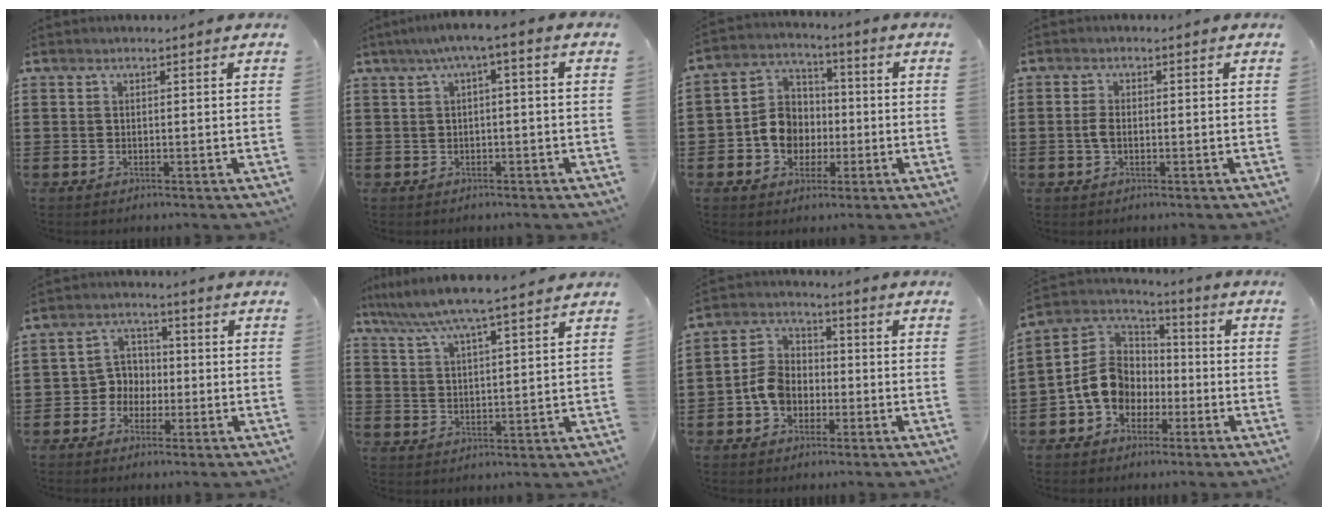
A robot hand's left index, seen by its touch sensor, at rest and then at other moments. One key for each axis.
{"total": 3.0, "fx": -0.7, "fy": 0.1, "fz": 2.9, "tx": -0.052, "ty": 0.002, "tz": -0.018}
{"total": 7.6, "fx": -1.8, "fy": 6.8, "fz": 2.9, "tx": -0.077, "ty": 0.016, "tz": -0.035}
{"total": 2.2, "fx": -0.3, "fy": 1.0, "fz": 1.9, "tx": -0.052, "ty": -0.004, "tz": -0.011}
{"total": 4.5, "fx": -1.7, "fy": 4.0, "fz": 1.1, "tx": -0.036, "ty": 0.013, "tz": -0.038}
{"total": 6.2, "fx": 5.4, "fy": -0.4, "fz": 3.1, "tx": -0.079, "ty": -0.026, "tz": 0.092}
{"total": 6.2, "fx": -2.3, "fy": 4.8, "fz": 3.3, "tx": -0.083, "ty": 0.012, "tz": -0.048}
{"total": 9.7, "fx": -2.7, "fy": 8.0, "fz": 4.9, "tx": -0.149, "ty": 0.012, "tz": -0.061}